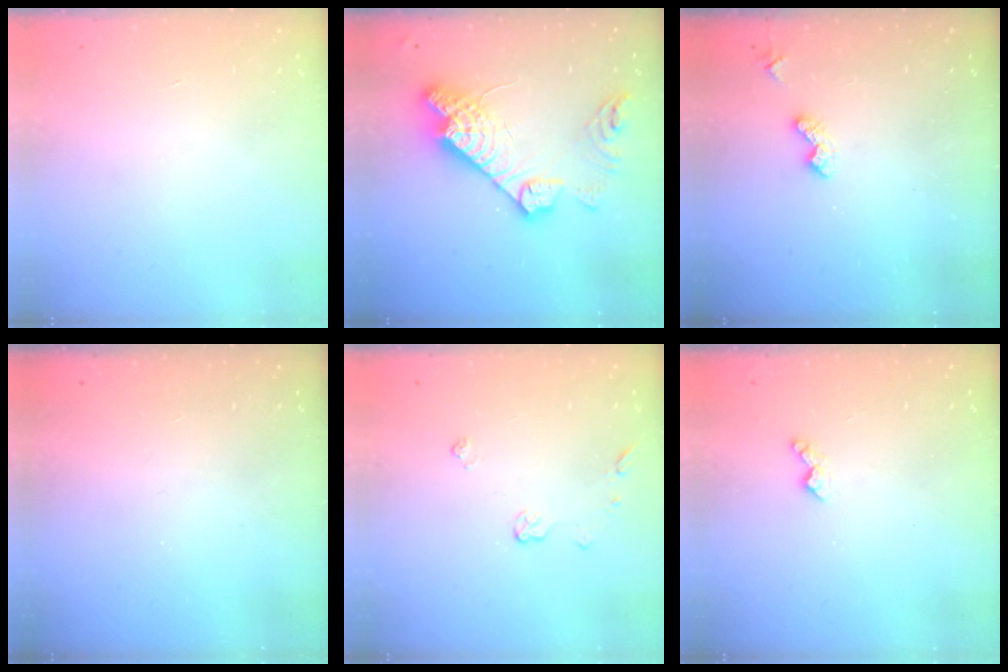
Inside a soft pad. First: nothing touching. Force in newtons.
{"total": 19.0, "press": 18.9, "slide": 1.6}
{"total": 4.3, "press": 4.2, "slide": 0.7}
{"total": 0.0}
{"total": 4.8, "press": 4.8, "slide": 0.6}
{"total": 3.1, "press": 3.1, "slide": 0.4}